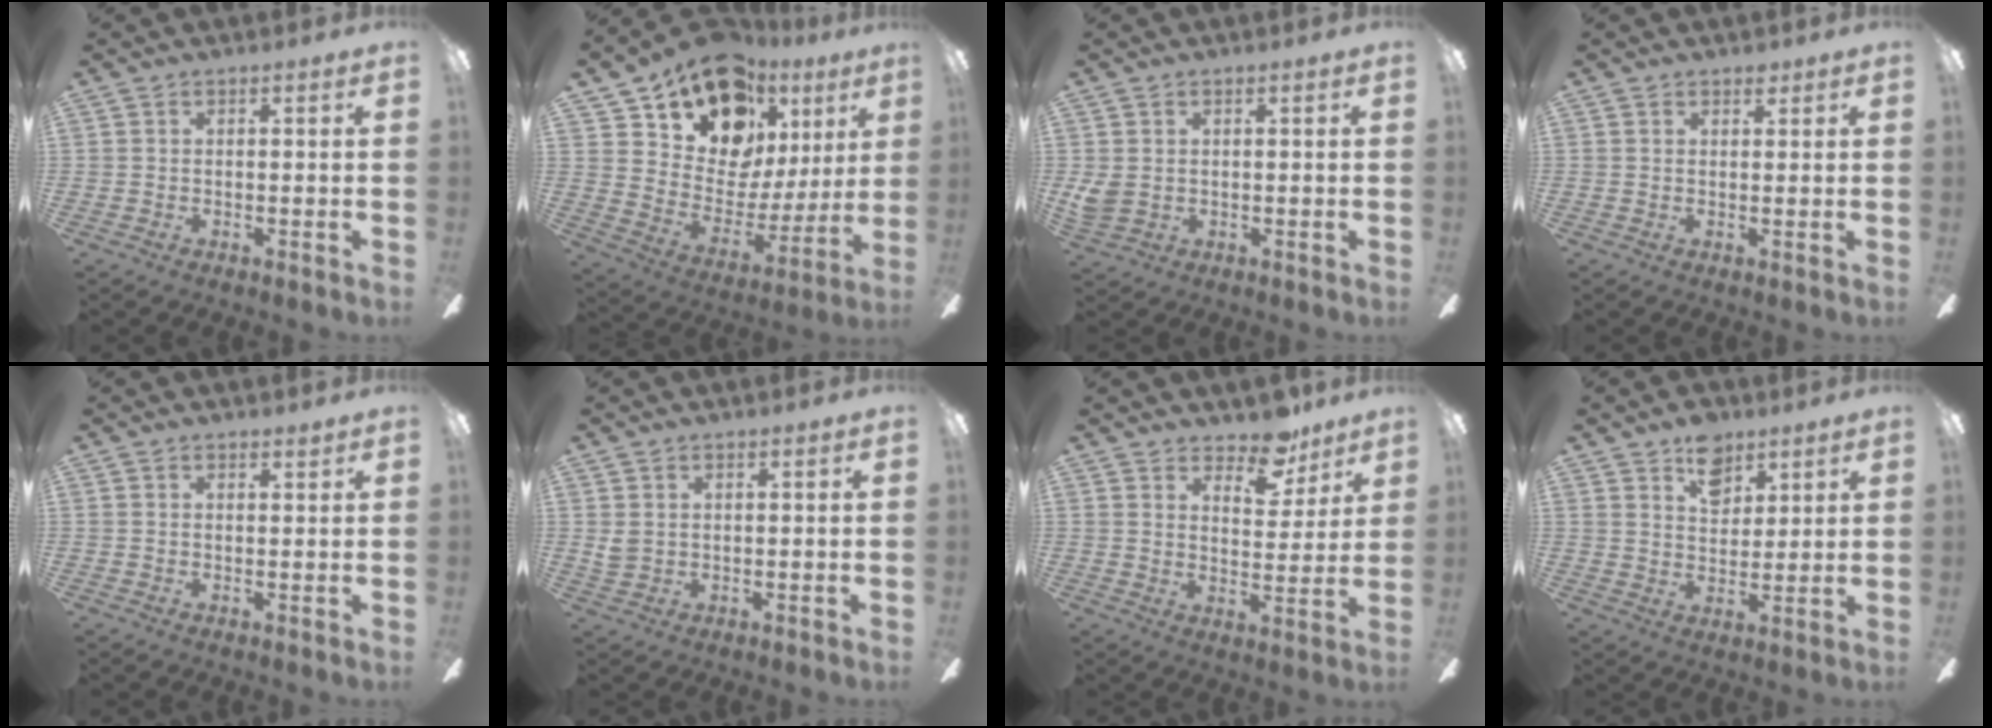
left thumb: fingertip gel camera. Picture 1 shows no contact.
{"total": 19.0, "force": [12.9, 11.2, 8.4], "torque": [-0.160, -0.077, 0.242]}
{"total": 3.7, "force": [0.8, 3.0, 1.9], "torque": [-0.035, 0.001, 0.015]}
{"total": 2.0, "force": [1.5, 1.2, 0.5], "torque": [0.005, -0.003, 0.024]}
{"total": 1.5, "force": [1.4, 0.6, 0.4], "torque": [0.008, -0.008, 0.022]}
{"total": 2.8, "force": [1.2, 2.2, 1.2], "torque": [-0.016, 0.001, 0.022]}
{"total": 9.8, "force": [7.7, 4.7, 3.7], "torque": [-0.045, -0.044, 0.136]}
{"total": 8.7, "force": [5.6, 5.5, 3.7], "torque": [-0.042, -0.019, 0.099]}